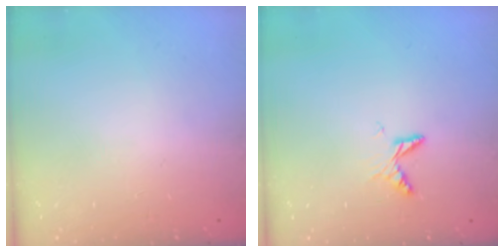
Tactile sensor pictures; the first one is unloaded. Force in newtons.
{"total": 5.5, "press": 5.5, "slide": 0.6}